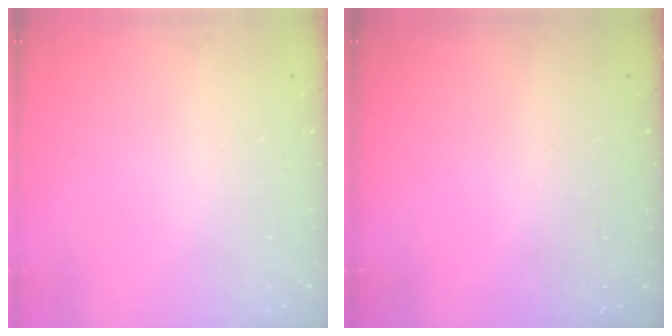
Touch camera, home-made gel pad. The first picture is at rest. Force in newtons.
{"total": 0.0}